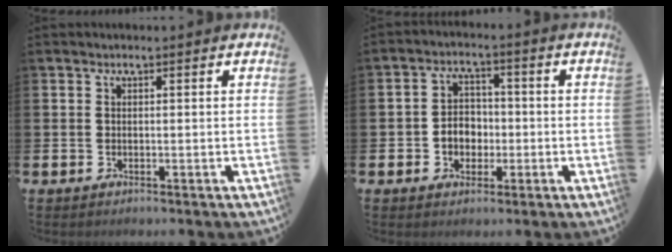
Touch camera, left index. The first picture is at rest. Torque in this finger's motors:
{"motor_torque": [0.48, 0.41, 0.12, 0.04]}